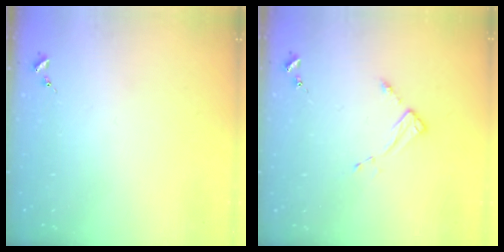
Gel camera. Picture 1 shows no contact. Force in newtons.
{"total": 2.7, "press": 2.7, "slide": 0.4}